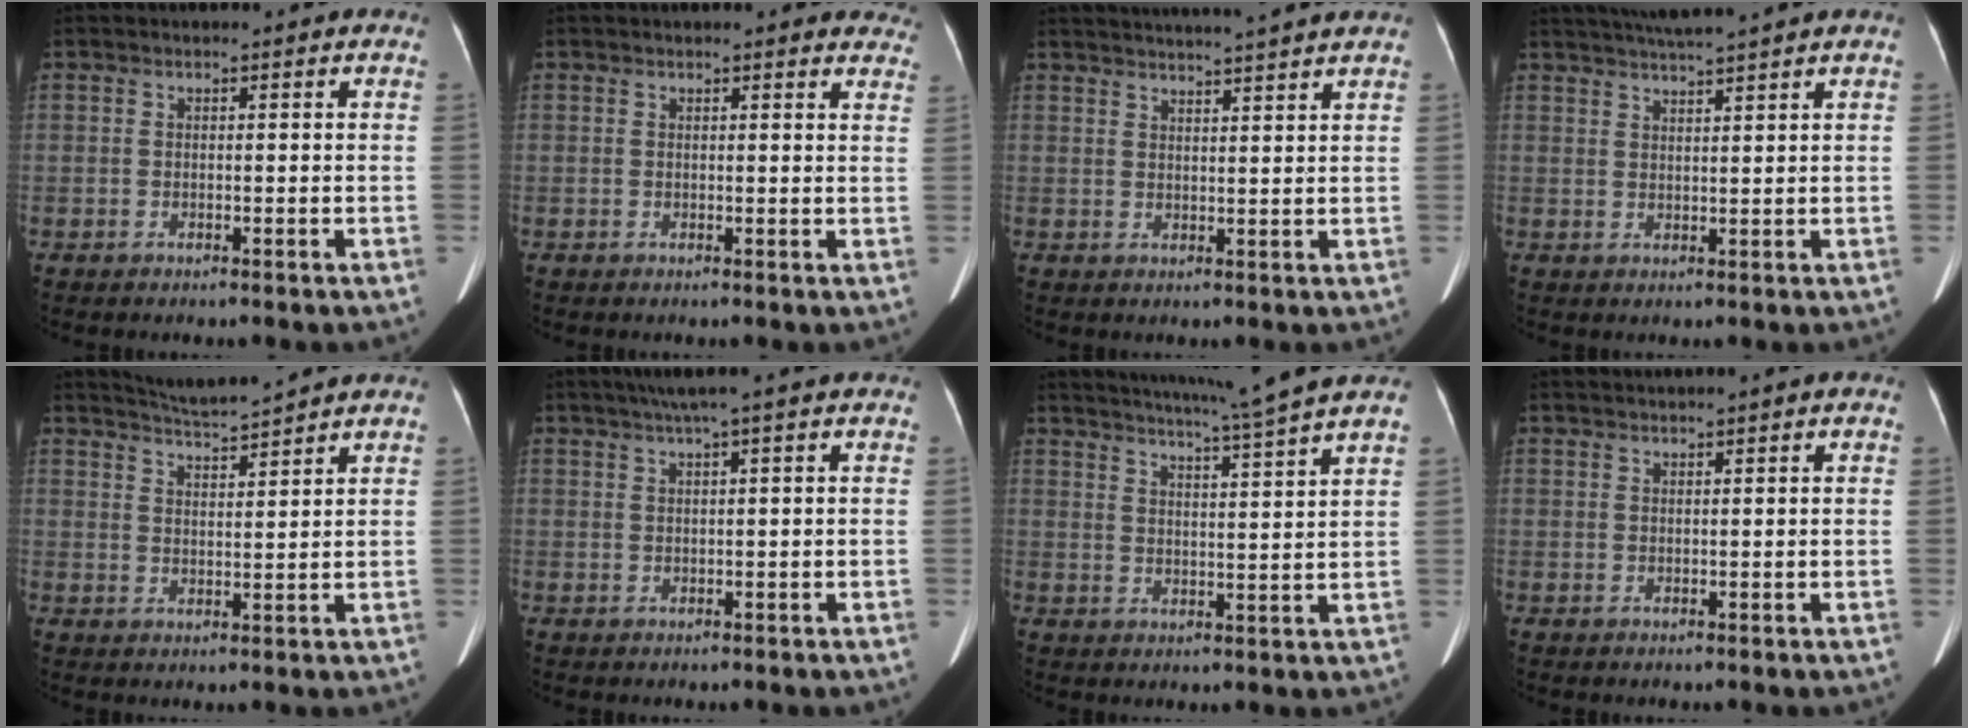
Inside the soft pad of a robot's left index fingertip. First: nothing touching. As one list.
[{"total": 11.6, "force": [10.7, 2.7, 3.5], "torque": [-0.007, 0.002, 0.098]}, {"total": 11.9, "force": [11.0, -1.0, 4.3], "torque": [-0.072, 0.010, 0.144]}, {"total": 7.1, "force": [6.3, -1.4, 3.0], "torque": [-0.051, 0.015, 0.098]}, {"total": 5.0, "force": [4.8, -1.3, 0.7], "torque": [-0.020, -0.003, 0.089]}, {"total": 3.0, "force": [1.7, -0.7, 2.4], "torque": [-0.050, 0.010, 0.036]}, {"total": 10.6, "force": [9.0, -2.6, 4.9], "torque": [-0.087, -0.022, 0.129]}, {"total": 1.9, "force": [1.4, -0.3, 1.3], "torque": [-0.026, 0.020, 0.027]}]